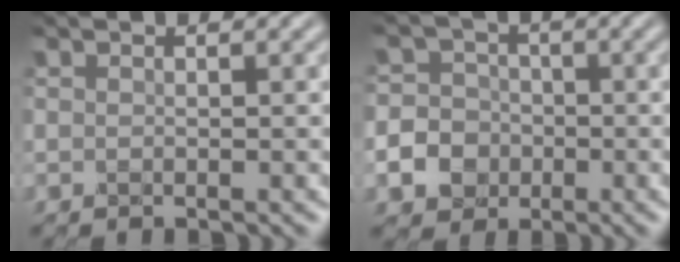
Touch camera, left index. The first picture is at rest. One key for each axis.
{"total": 7.4, "fx": -3.0, "fy": 6.6, "fz": 1.6, "tx": -0.029, "ty": -0.016, "tz": -0.077}